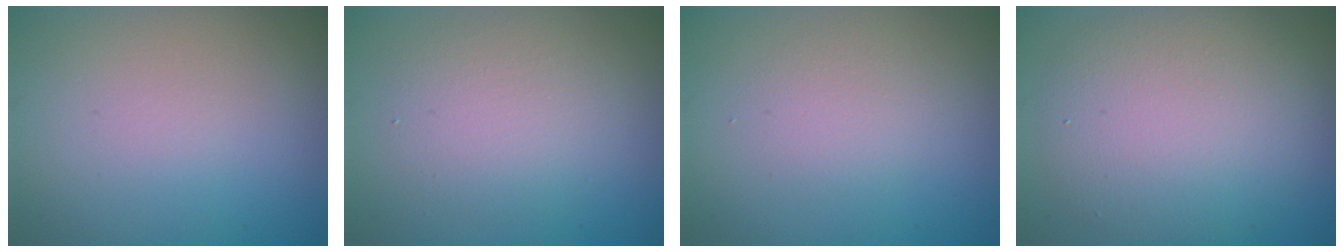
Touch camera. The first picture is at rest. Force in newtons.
{"total": 3.4, "press": 3.4, "slide": 0.4}
{"total": 1.7, "press": 1.7, "slide": 0.1}
{"total": 7.2, "press": 7.1, "slide": 0.5}